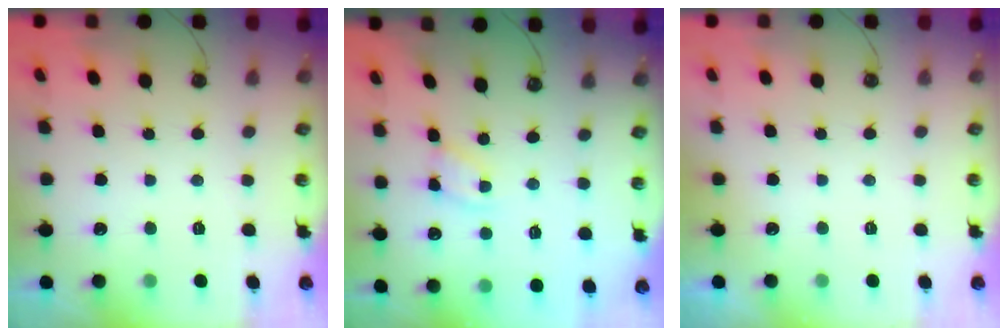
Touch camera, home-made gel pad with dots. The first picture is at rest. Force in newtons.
{"total": 2.9, "press": 2.9, "slide": 0.1}
{"total": 0.0}